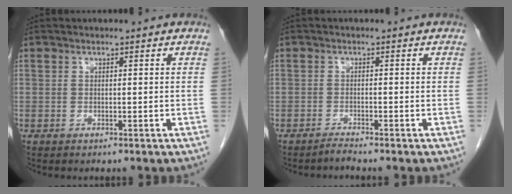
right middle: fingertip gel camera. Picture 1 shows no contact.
{"total": 1.1, "force": [-1.0, -0.4, 0.0], "torque": [0.005, -0.004, -0.018]}